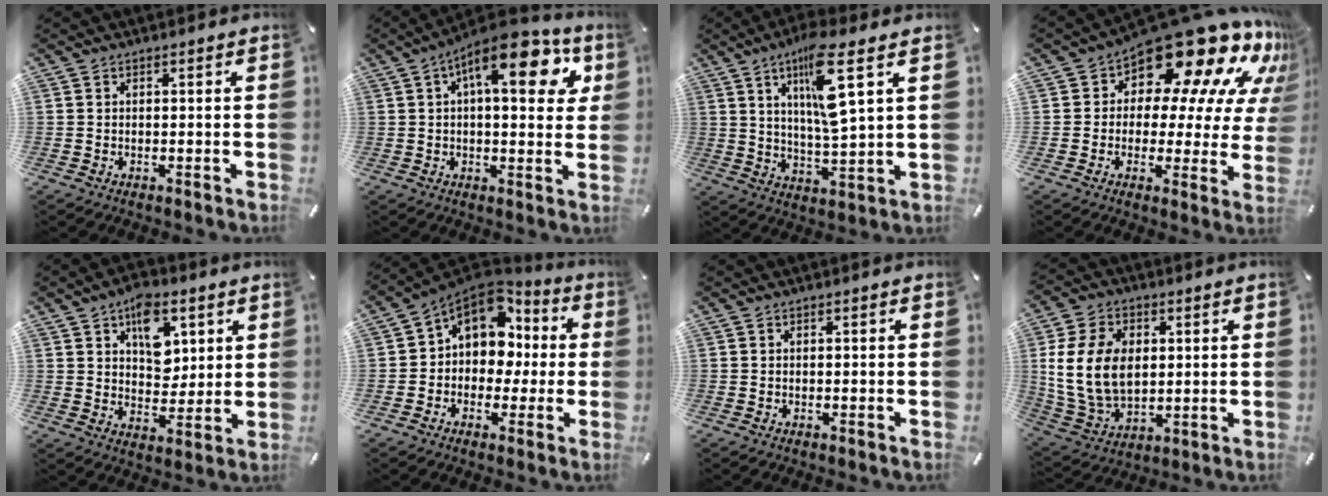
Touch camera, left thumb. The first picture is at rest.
{"total": 15.8, "force": [6.7, 6.4, 12.8], "torque": [-0.175, -0.025, 0.103]}
{"total": 13.7, "force": [6.3, 3.1, 11.8], "torque": [-0.195, -0.019, 0.101]}
{"total": 18.5, "force": [13.1, 8.0, 10.3], "torque": [-0.152, -0.114, 0.219]}
{"total": 10.6, "force": [5.0, 7.4, 5.8], "torque": [-0.068, -0.018, 0.085]}
{"total": 11.4, "force": [3.3, 9.5, 5.4], "torque": [-0.098, -0.021, 0.064]}
{"total": 0.0}
{"total": 15.1, "force": [1.9, 11.2, 9.9], "torque": [-0.219, 0.011, 0.035]}